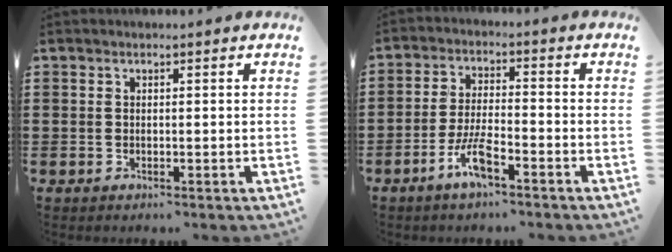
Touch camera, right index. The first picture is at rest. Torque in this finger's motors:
{"motor_torque": [2.14, 0.00, 0.48, 0.09]}